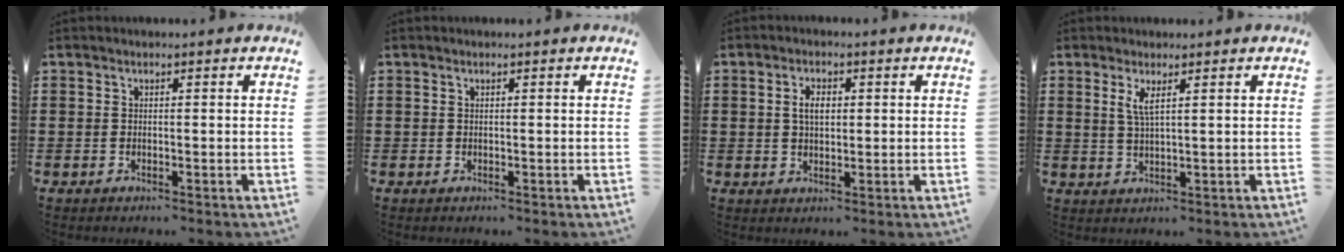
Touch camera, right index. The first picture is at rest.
{"total": 0.0}
{"total": 3.2, "force": [0.5, 1.7, 2.7], "torque": [-0.048, 0.005, 0.005]}
{"total": 3.0, "force": [1.4, 0.6, 2.5], "torque": [-0.054, 0.003, 0.024]}